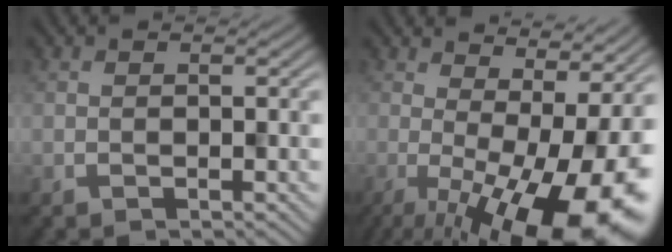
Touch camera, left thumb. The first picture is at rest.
{"total": 15.6, "force": [-3.4, 5.5, 14.3], "torque": [-0.184, -0.018, -0.034]}